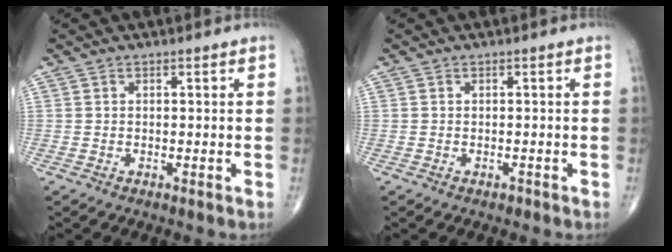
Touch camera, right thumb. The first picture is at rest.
{"total": 0.5, "force": [-0.4, 0.3, 0.1], "torque": [0.001, 0.001, -0.008]}